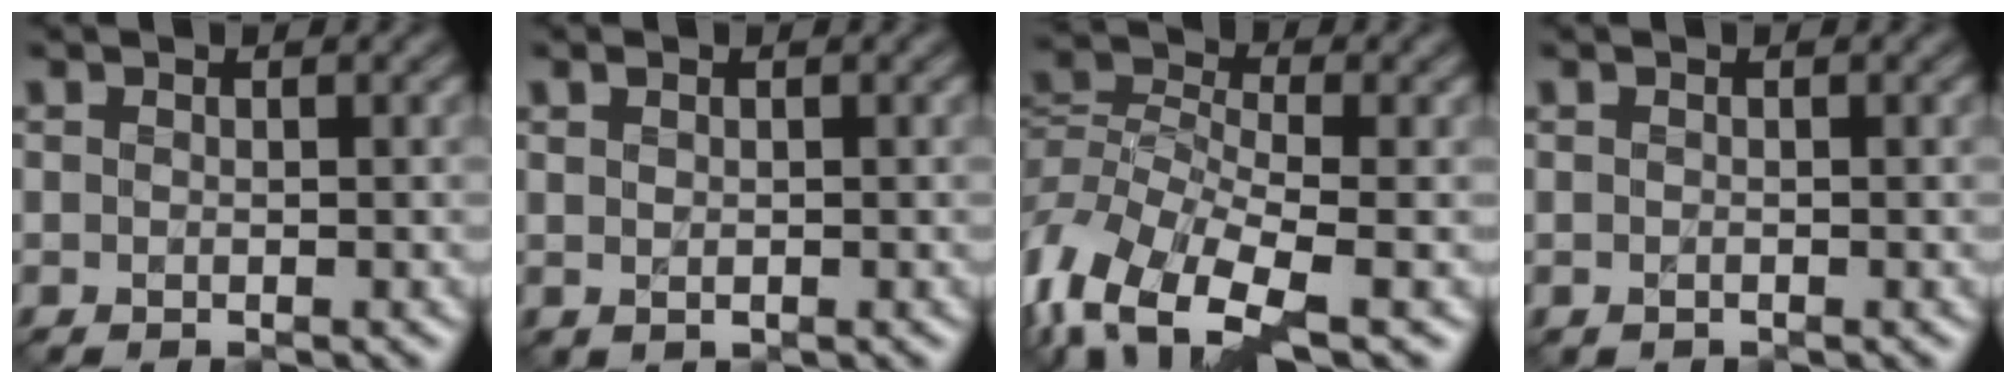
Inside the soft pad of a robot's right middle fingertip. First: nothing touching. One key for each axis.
{"total": 0.6, "fx": 0.5, "fy": 0.4, "fz": 0.2, "tx": -0.004, "ty": 0.001, "tz": 0.011}
{"total": 9.0, "fx": -4.1, "fy": 4.2, "fz": 6.8, "tx": -0.138, "ty": -0.001, "tz": -0.092}
{"total": 0.0}